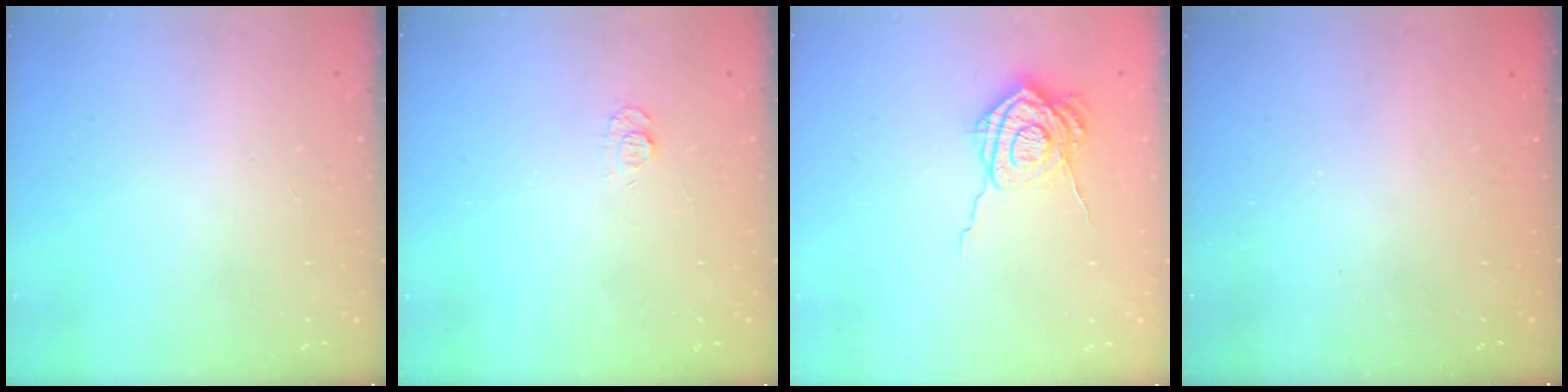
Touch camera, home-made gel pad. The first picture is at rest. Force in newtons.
{"total": 4.8, "press": 4.8, "slide": 0.5}
{"total": 14.0, "press": 14.0, "slide": 0.2}
{"total": 2.3, "press": 2.1, "slide": 1.0}